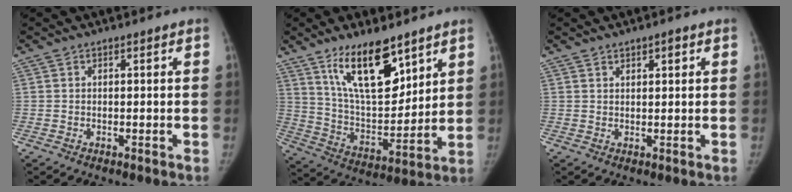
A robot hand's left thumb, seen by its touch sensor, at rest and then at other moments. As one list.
[{"total": 16.6, "force": [10.6, 6.5, 11.1], "torque": [-0.152, -0.067, 0.201]}, {"total": 1.9, "force": [1.1, 0.8, 1.3], "torque": [-0.015, -0.005, 0.018]}]